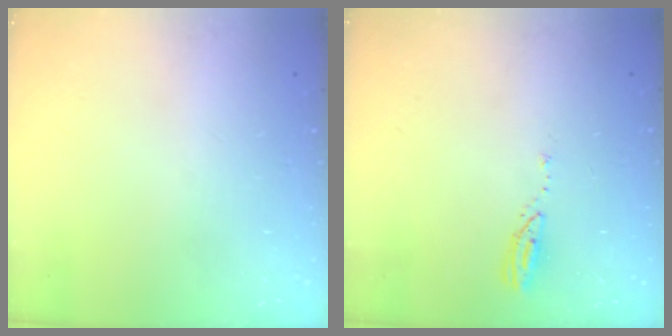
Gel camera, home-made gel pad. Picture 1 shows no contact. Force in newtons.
{"total": 3.7, "press": 3.7, "slide": 0.3}